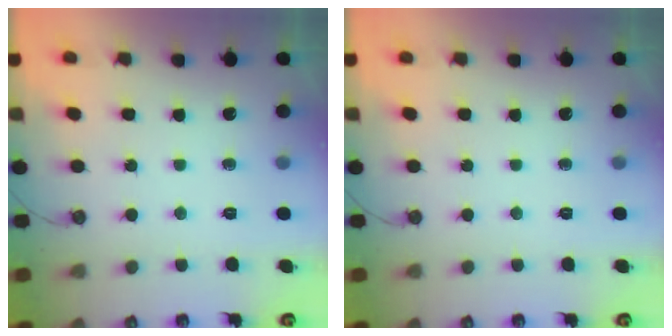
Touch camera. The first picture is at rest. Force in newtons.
{"total": 0.0}